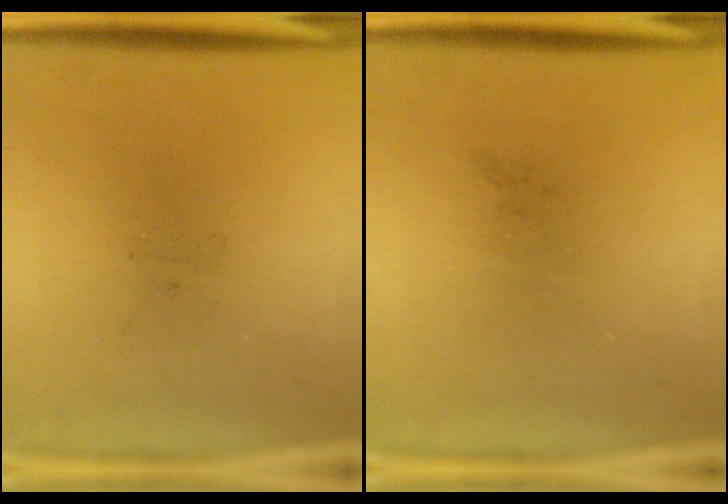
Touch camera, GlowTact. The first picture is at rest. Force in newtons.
{"total": 0.0}